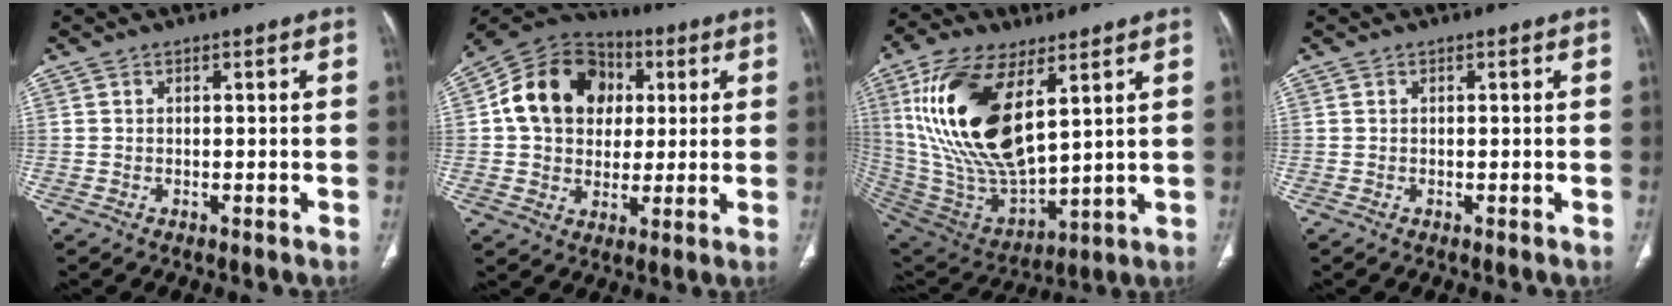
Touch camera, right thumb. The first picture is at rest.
{"total": 16.4, "force": [3.1, 13.2, 9.3], "torque": [-0.137, 0.013, 0.044]}
{"total": 24.4, "force": [8.4, 11.4, 19.8], "torque": [-0.389, -0.034, 0.167]}
{"total": 0.0}